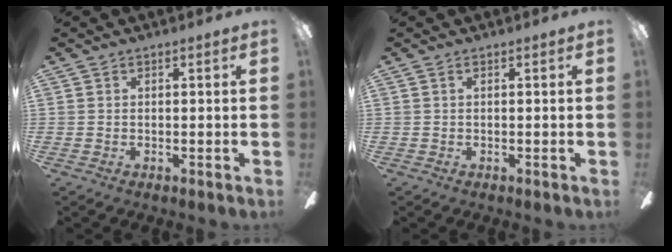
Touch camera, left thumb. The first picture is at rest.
{"total": 0.0}